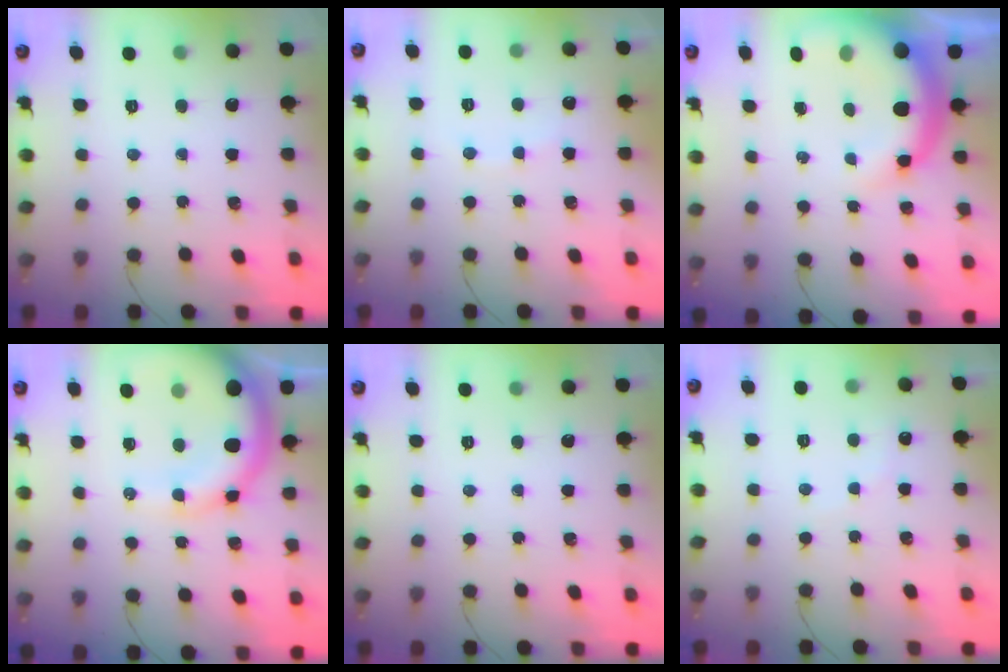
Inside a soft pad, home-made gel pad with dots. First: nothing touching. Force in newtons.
{"total": 6.2, "press": 6.2, "slide": 0.9}
{"total": 12.2, "press": 11.9, "slide": 2.7}
{"total": 14.6, "press": 14.3, "slide": 2.8}
{"total": 0.0}
{"total": 5.6, "press": 5.4, "slide": 1.1}